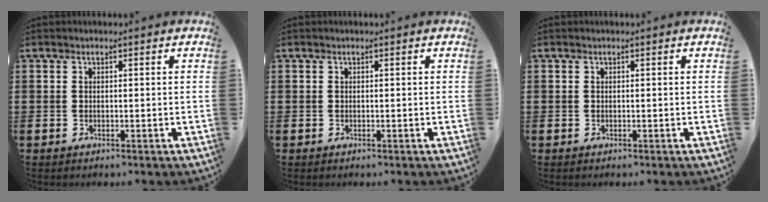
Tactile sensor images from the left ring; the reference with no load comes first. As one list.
[{"total": 0.0}, {"total": 0.0}]